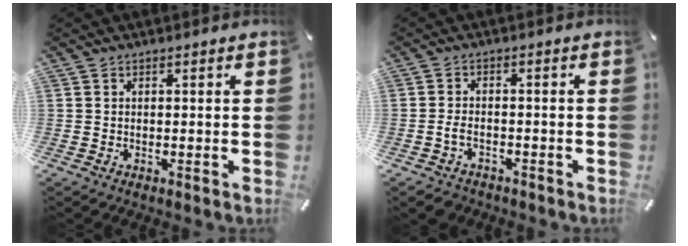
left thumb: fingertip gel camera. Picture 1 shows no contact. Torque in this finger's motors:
{"motor_torque": [-0.53, 0.55, 0.04, -0.01, 0.00]}